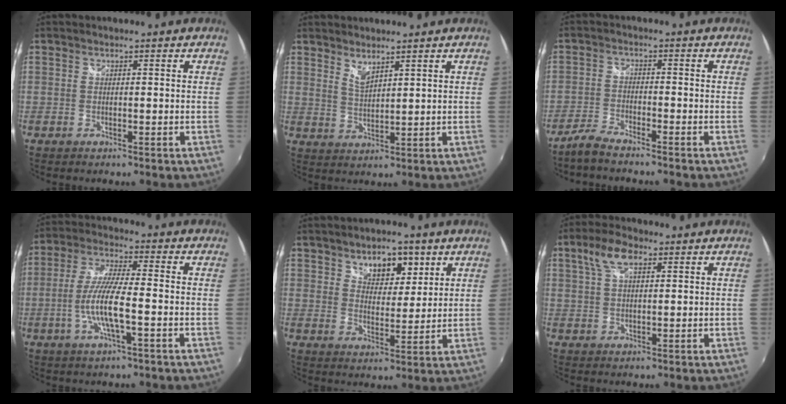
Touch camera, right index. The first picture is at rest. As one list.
[{"total": 3.3, "force": [2.8, 0.5, 1.6], "torque": [-0.027, -0.005, 0.048]}, {"total": 4.5, "force": [-4.0, 0.6, 1.9], "torque": [-0.058, -0.006, -0.084]}, {"total": 9.4, "force": [-2.6, 1.3, 8.9], "torque": [-0.183, -0.005, -0.051]}, {"total": 7.6, "force": [4.5, 4.4, 4.4], "torque": [-0.056, 0.002, 0.071]}, {"total": 6.2, "force": [3.0, 2.8, 4.7], "torque": [-0.091, 0.015, 0.056]}]